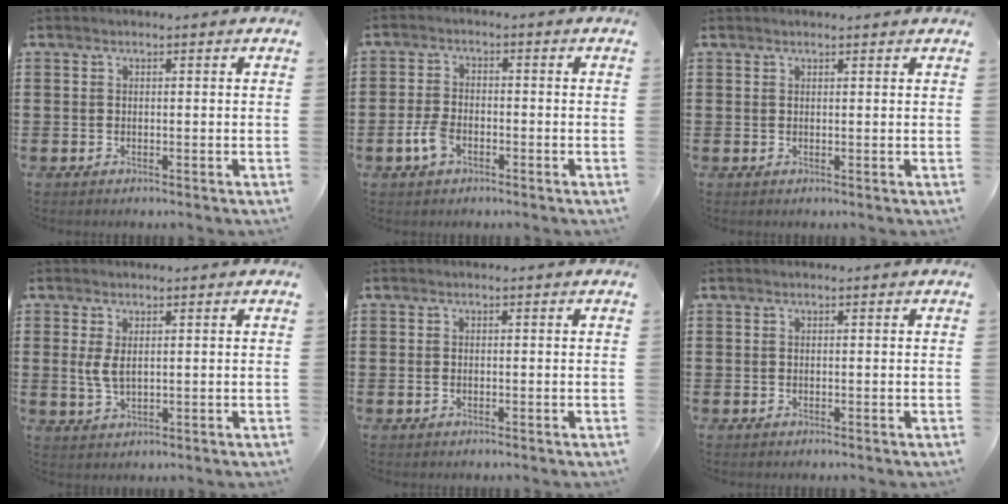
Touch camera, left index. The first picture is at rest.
{"total": 4.1, "force": [-1.8, 2.2, 3.0], "torque": [-0.079, -0.003, -0.038]}
{"total": 0.8, "force": [0.7, 0.0, 0.2], "torque": [-0.006, 0.000, 0.015]}
{"total": 3.3, "force": [0.7, 1.4, 2.9], "torque": [-0.074, -0.001, 0.007]}
{"total": 0.6, "force": [-0.3, 0.3, 0.4], "torque": [-0.011, -0.002, -0.004]}
{"total": 0.0}